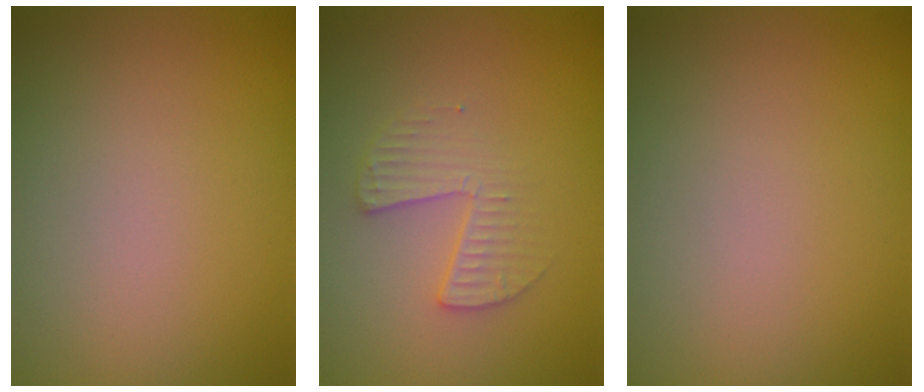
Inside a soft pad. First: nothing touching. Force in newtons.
{"total": 2.3, "press": 2.3, "slide": 0.3}
{"total": 0.0}